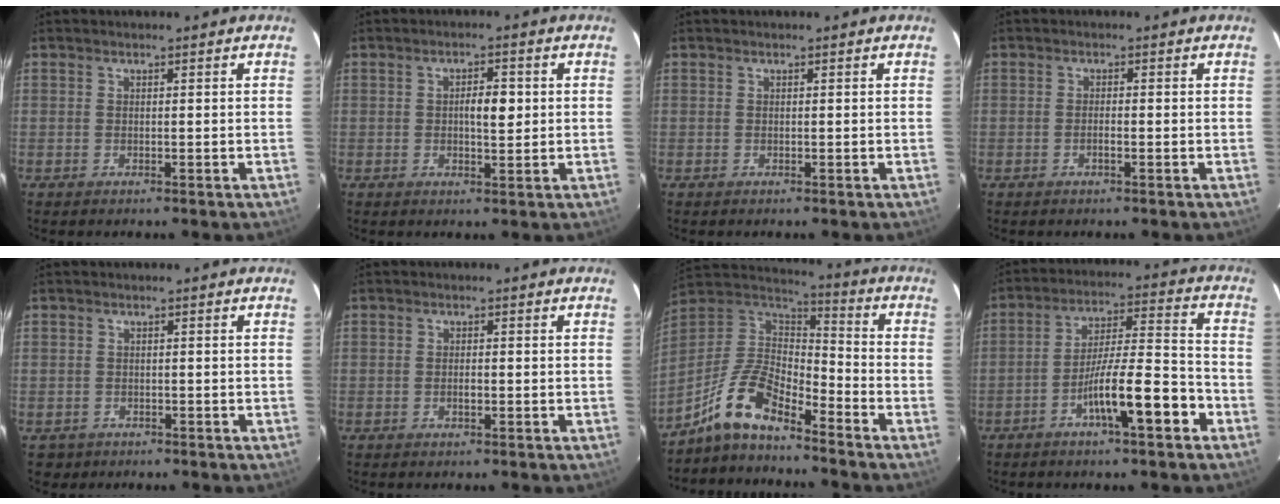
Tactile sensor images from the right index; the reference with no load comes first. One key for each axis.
{"total": 3.7, "fx": 0.3, "fy": 1.2, "fz": 3.5, "tx": -0.057, "ty": 0.005, "tz": 0.005}
{"total": 0.0}
{"total": 1.1, "fx": -0.5, "fy": 0.1, "fz": 1.0, "tx": -0.019, "ty": 0.002, "tz": -0.009}
{"total": 2.6, "fx": -1.2, "fy": 2.3, "fz": -0.2, "tx": 0.000, "ty": 0.007, "tz": -0.017}
{"total": 1.1, "fx": -0.4, "fy": 0.2, "fz": 1.0, "tx": -0.021, "ty": 0.002, "tz": -0.007}
{"total": 10.5, "fx": -8.0, "fy": 3.2, "fz": 6.0, "tx": -0.138, "ty": 0.030, "tz": -0.153}
{"total": 11.5, "fx": -5.6, "fy": 1.1, "fz": 10.0, "tx": -0.169, "ty": 0.012, "tz": -0.094}